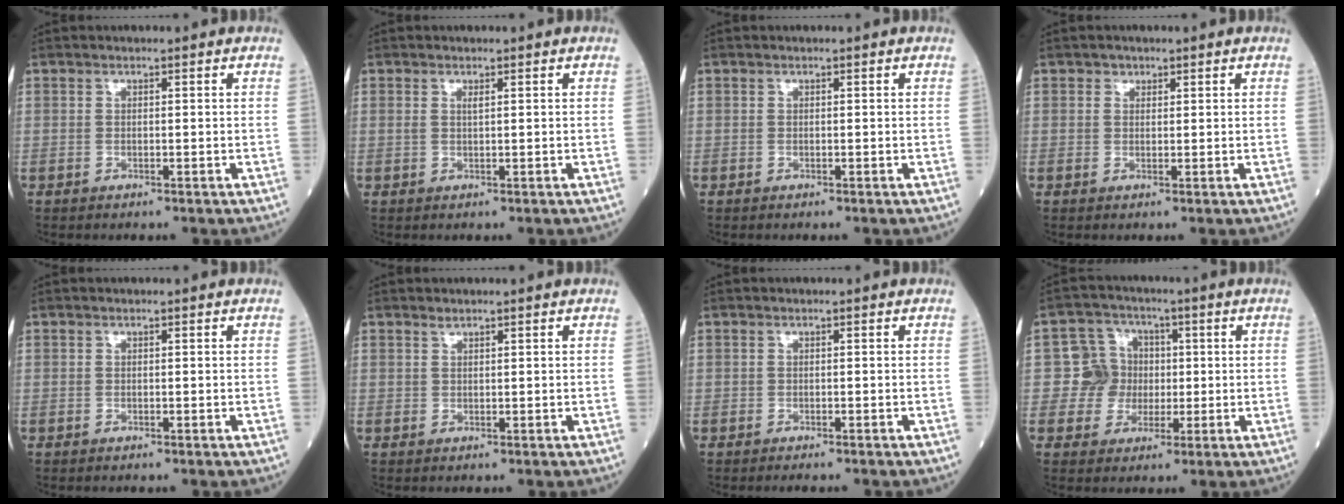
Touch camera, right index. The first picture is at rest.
{"total": 0.7, "force": [0.3, 0.1, 0.6], "torque": [-0.017, 0.000, 0.006]}
{"total": 0.0}
{"total": 0.7, "force": [0.6, 0.3, 0.1], "torque": [0.003, -0.004, 0.005]}
{"total": 0.0}
{"total": 0.7, "force": [0.6, -0.4, 0.1], "torque": [-0.005, -0.003, 0.010]}
{"total": 1.7, "force": [-1.6, 0.1, 0.7], "torque": [-0.008, -0.003, -0.021]}
{"total": 6.3, "force": [0.0, 6.3, 0.5], "torque": [0.002, 0.023, 0.000]}